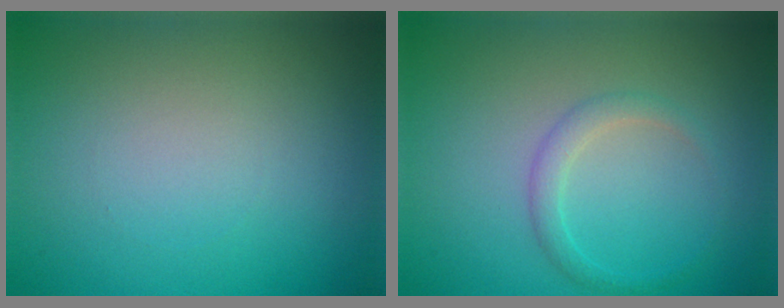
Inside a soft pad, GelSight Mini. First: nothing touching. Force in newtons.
{"total": 1.6, "press": 1.6, "slide": 0.1}